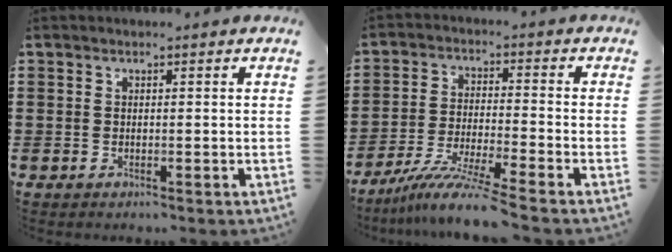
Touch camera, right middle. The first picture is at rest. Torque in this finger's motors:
{"motor_torque": [1.58, -0.56, 0.43, 0.18]}